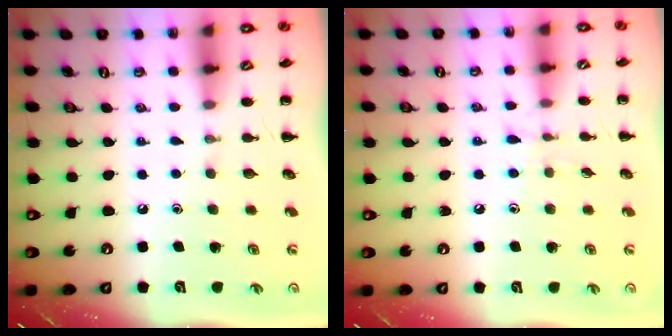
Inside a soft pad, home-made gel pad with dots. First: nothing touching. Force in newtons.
{"total": 5.4, "press": 5.0, "slide": 2.0}